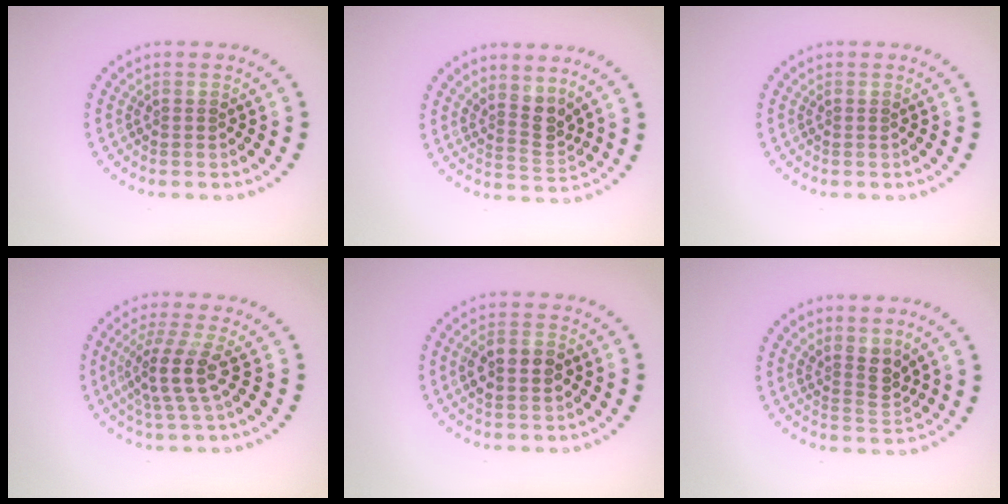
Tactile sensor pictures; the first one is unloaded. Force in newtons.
{"total": 2.8, "press": 2.0, "slide": 1.9}
{"total": 0.0}
{"total": 3.7, "press": 2.8, "slide": 2.5}
{"total": 2.8, "press": 2.8, "slide": 0.4}
{"total": 2.7, "press": 2.0, "slide": 1.7}